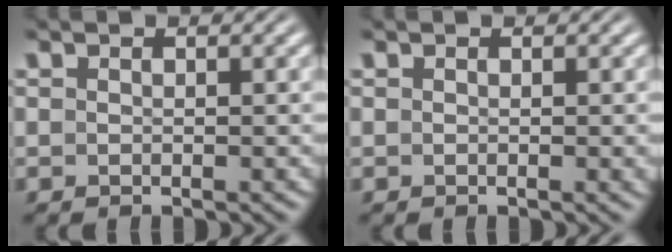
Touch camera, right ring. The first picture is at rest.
{"total": 1.2, "force": [-0.3, -1.2, 0.0], "torque": [0.010, -0.012, 0.005]}